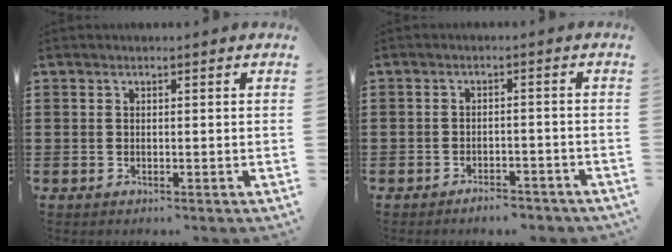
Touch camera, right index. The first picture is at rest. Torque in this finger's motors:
{"motor_torque": [0.27, 0.27, 0.08, 0.05]}